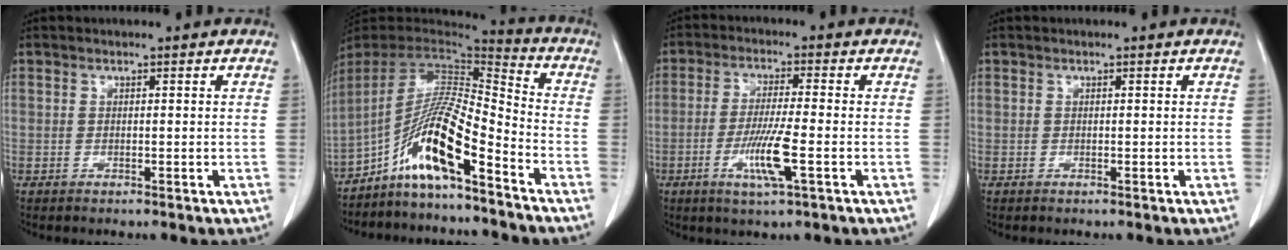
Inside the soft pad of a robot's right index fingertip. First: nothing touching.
{"total": 13.0, "force": [-7.8, 1.0, 10.4], "torque": [-0.190, 0.007, -0.144]}
{"total": 7.4, "force": [-2.5, 0.1, 6.9], "torque": [-0.132, -0.013, -0.046]}
{"total": 0.0}